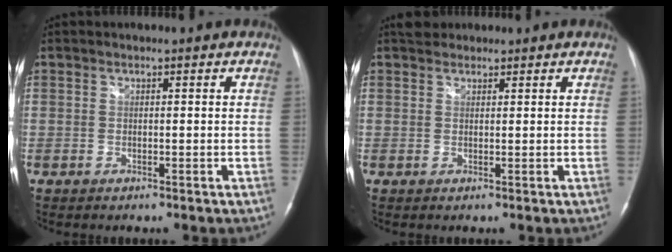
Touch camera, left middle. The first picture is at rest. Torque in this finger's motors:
{"motor_torque": [0.02, 0.00, -0.16, 0.00]}